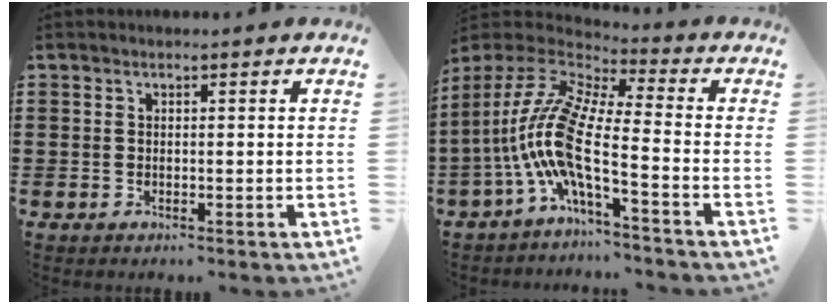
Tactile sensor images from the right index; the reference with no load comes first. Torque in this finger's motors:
{"motor_torque": [2.14, 0.00, 1.05, 0.21]}